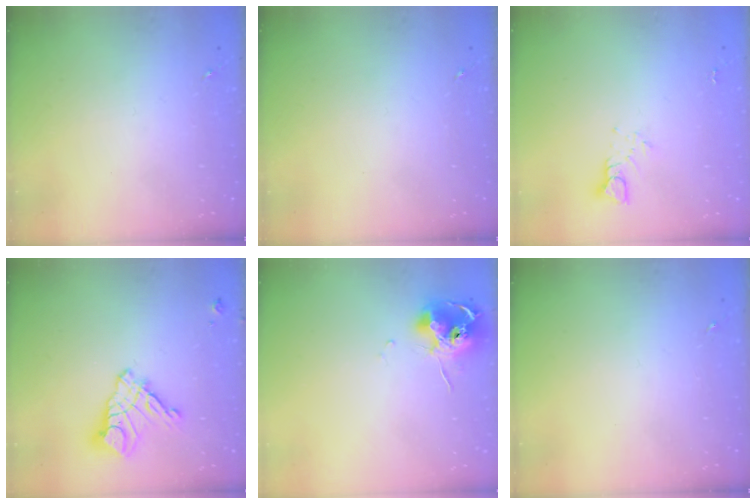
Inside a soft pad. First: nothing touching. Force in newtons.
{"total": 0.0}
{"total": 3.8, "press": 3.8, "slide": 0.2}
{"total": 12.6, "press": 12.5, "slide": 1.1}
{"total": 11.2, "press": 11.1, "slide": 1.1}
{"total": 0.0}